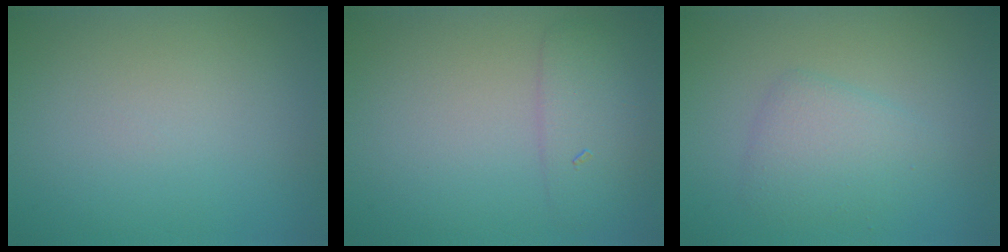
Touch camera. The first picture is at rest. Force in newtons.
{"total": 2.7, "press": 2.7, "slide": 0.1}
{"total": 2.7, "press": 2.7, "slide": 0.1}